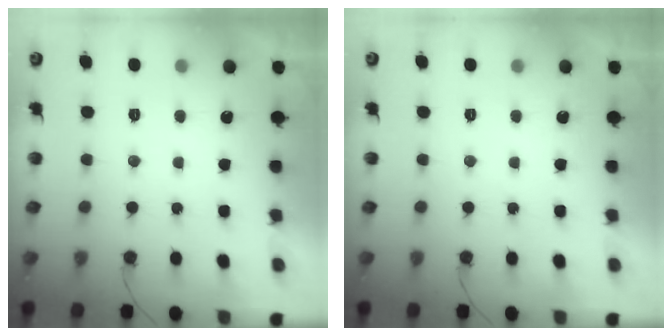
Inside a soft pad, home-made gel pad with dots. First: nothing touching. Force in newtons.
{"total": 0.0}